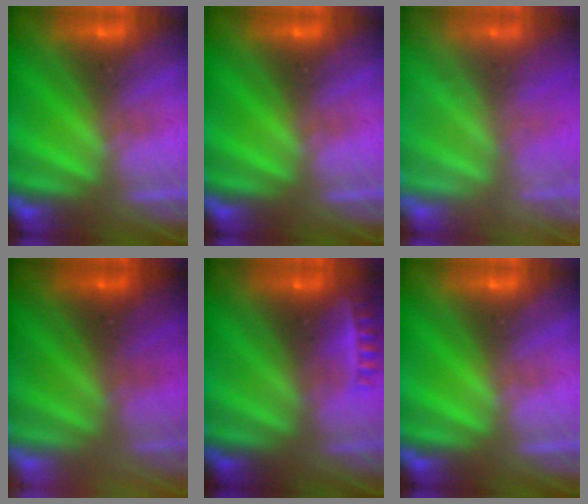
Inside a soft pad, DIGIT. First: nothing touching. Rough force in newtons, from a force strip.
{"total": 0.0}
{"total": 2.2}
{"total": 2.3}
{"total": 2.3}
{"total": 0.0}